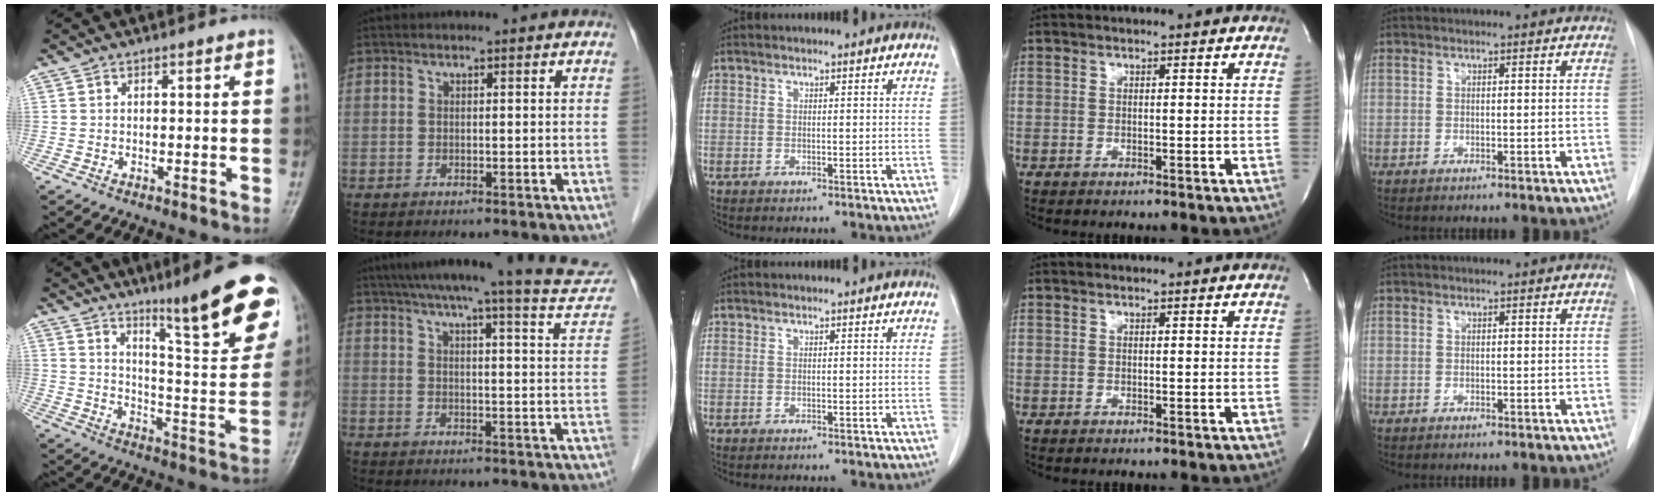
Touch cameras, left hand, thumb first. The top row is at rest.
{"thumb": {"total": 19.1, "force": [11.9, 2.9, 14.7], "torque": [-0.160, -0.067, 0.177]}, "index": {"total": 17.0, "force": [15.6, -0.1, 6.9], "torque": [-0.096, -0.038, 0.181]}}